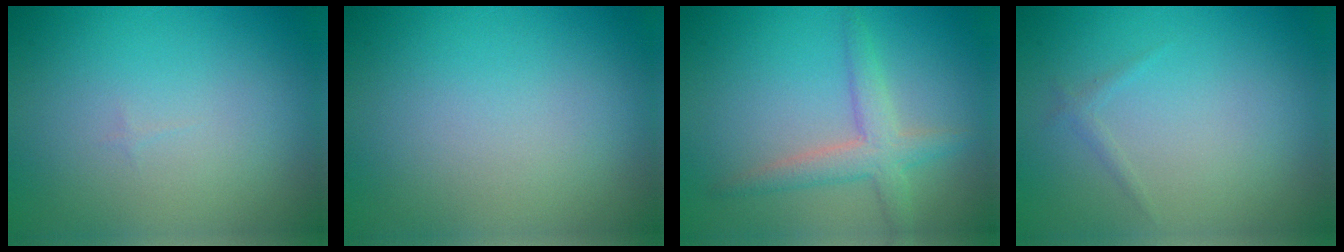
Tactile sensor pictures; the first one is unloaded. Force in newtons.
{"total": 0.0}
{"total": 3.1, "press": 3.1, "slide": 0.1}
{"total": 0.7, "press": 0.7, "slide": 0.1}